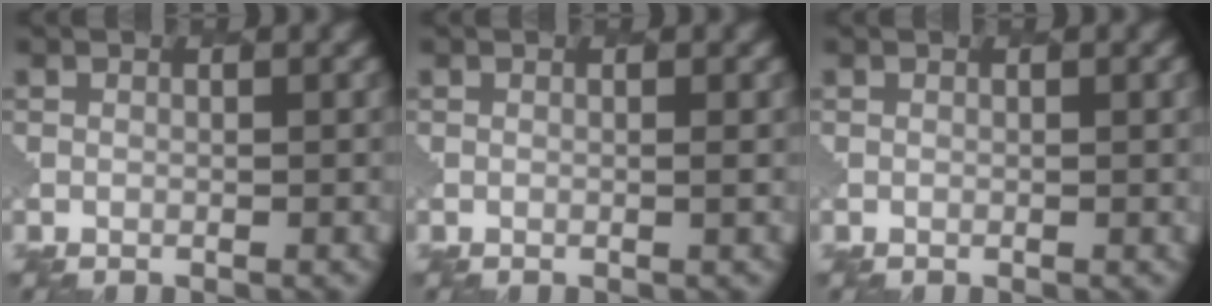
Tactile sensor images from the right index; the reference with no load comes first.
{"total": 0.5, "force": [0.3, 0.2, 0.3], "torque": [0.002, 0.000, -0.002]}
{"total": 0.7, "force": [0.2, 0.2, 0.6], "torque": [-0.002, 0.001, 0.003]}